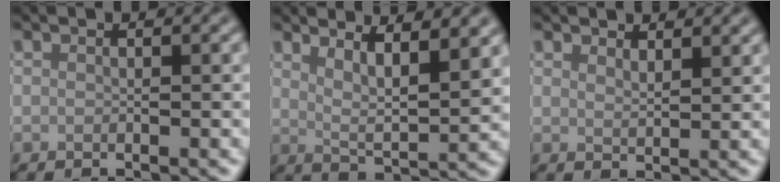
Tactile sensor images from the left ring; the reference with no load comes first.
{"total": 6.0, "force": [3.6, 1.5, 4.5], "torque": [-0.064, -0.003, 0.063]}
{"total": 1.9, "force": [1.7, 0.5, 0.7], "torque": [-0.011, 0.000, 0.030]}